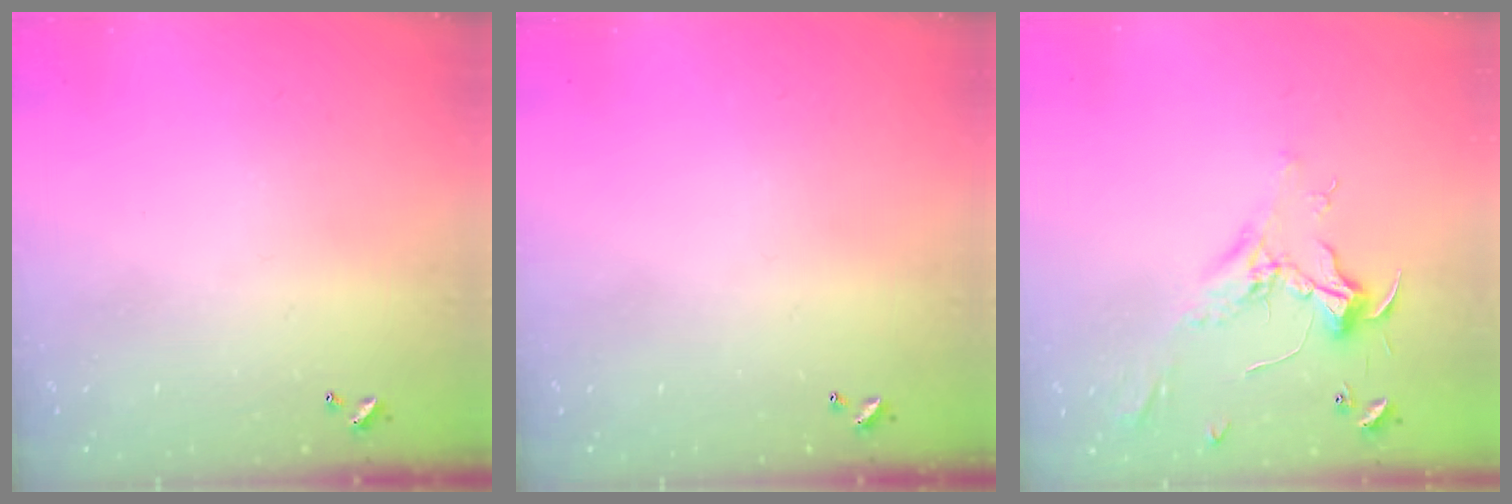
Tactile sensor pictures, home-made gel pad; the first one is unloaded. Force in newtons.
{"total": 0.0}
{"total": 2.5, "press": 2.3, "slide": 0.8}